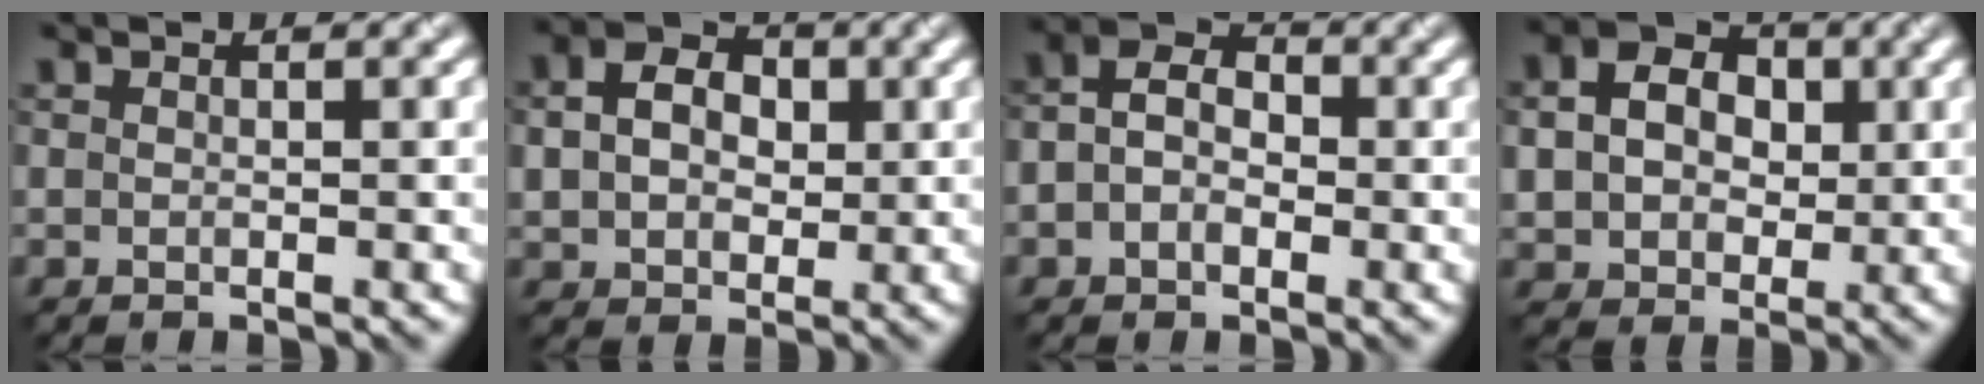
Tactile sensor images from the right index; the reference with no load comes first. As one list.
[{"total": 6.4, "force": [1.4, 4.9, 3.9], "torque": [-0.080, 0.019, 0.000]}, {"total": 3.9, "force": [-0.3, 2.9, 2.7], "torque": [-0.046, 0.006, -0.016]}, {"total": 7.4, "force": [1.4, 5.8, 4.3], "torque": [-0.090, 0.020, 0.007]}]